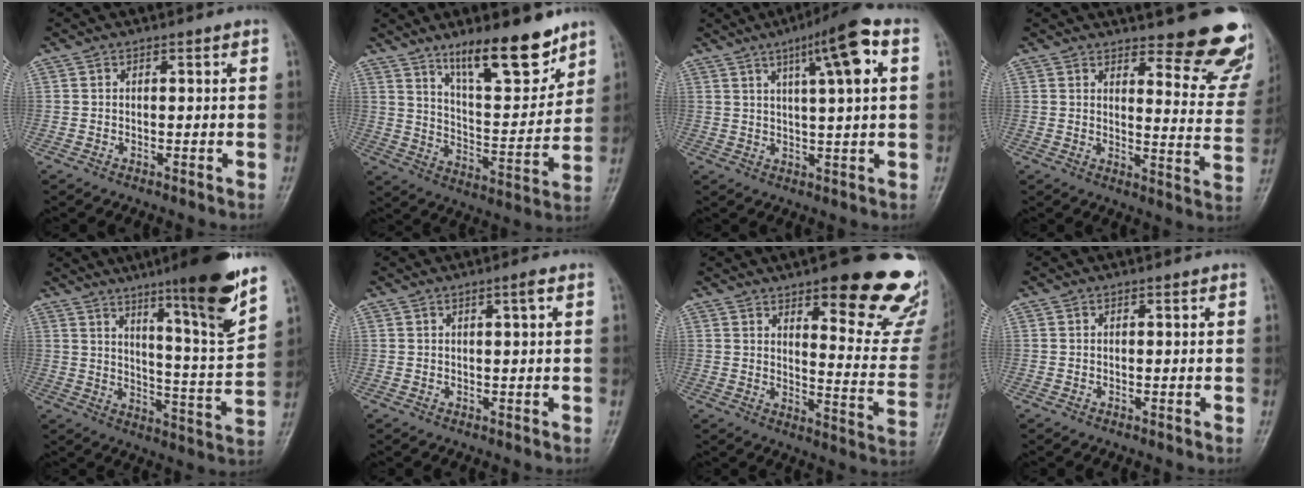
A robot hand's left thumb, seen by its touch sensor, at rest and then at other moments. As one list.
[{"total": 16.1, "force": [11.3, 4.8, 10.4], "torque": [-0.126, -0.079, 0.193]}, {"total": 11.4, "force": [4.3, 1.7, 10.4], "torque": [-0.161, 0.006, 0.064]}, {"total": 16.7, "force": [13.4, 4.9, 8.5], "torque": [-0.049, -0.109, 0.146]}, {"total": 17.1, "force": [10.9, 1.3, 13.1], "torque": [-0.175, -0.067, 0.168]}, {"total": 1.7, "force": [0.7, 0.1, 1.5], "torque": [-0.025, -0.001, 0.013]}, {"total": 24.2, "force": [15.0, 7.3, 17.5], "torque": [-0.176, -0.083, 0.192]}, {"total": 0.0}]